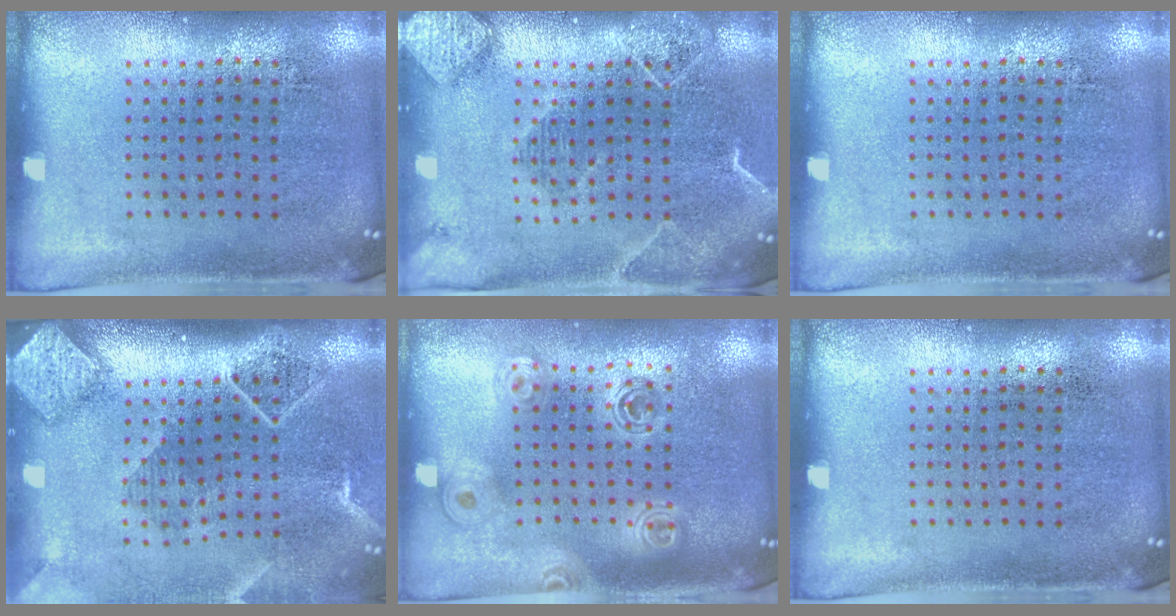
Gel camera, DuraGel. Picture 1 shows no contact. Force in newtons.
{"total": 2.3, "press": 2.0, "slide": 1.0}
{"total": 0.0}
{"total": 2.7, "press": 2.0, "slide": 1.8}
{"total": 1.7, "press": 1.5, "slide": 0.7}
{"total": 0.0}